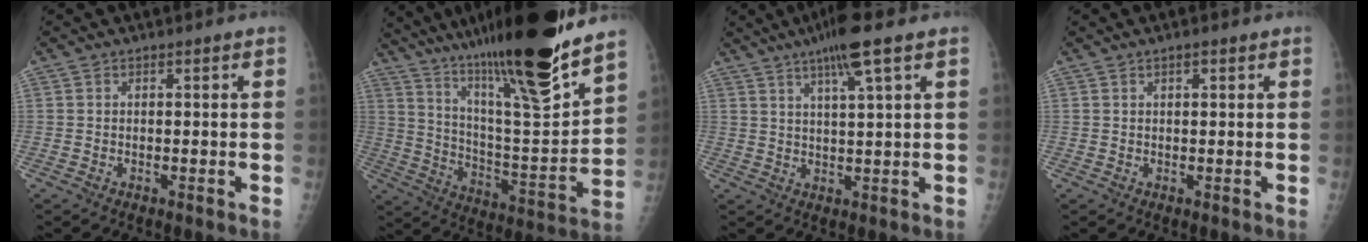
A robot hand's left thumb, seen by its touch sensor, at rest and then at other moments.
{"total": 28.1, "force": [21.1, 3.2, 18.2], "torque": [-0.279, -0.089, 0.344]}
{"total": 8.5, "force": [5.0, 0.3, 6.9], "torque": [-0.122, -0.010, 0.084]}
{"total": 1.3, "force": [0.7, 0.4, 1.0], "torque": [-0.014, 0.000, 0.010]}